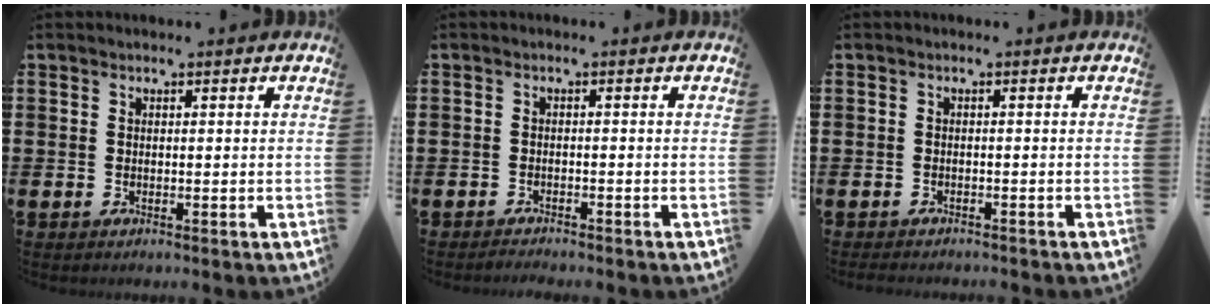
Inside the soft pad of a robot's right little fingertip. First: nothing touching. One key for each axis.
{"total": 1.1, "fx": -1.1, "fy": 0.0, "fz": 0.0, "tx": -0.002, "ty": 0.000, "tz": -0.022}
{"total": 0.9, "fx": -0.9, "fy": 0.1, "fz": 0.1, "tx": -0.005, "ty": -0.003, "tz": -0.018}